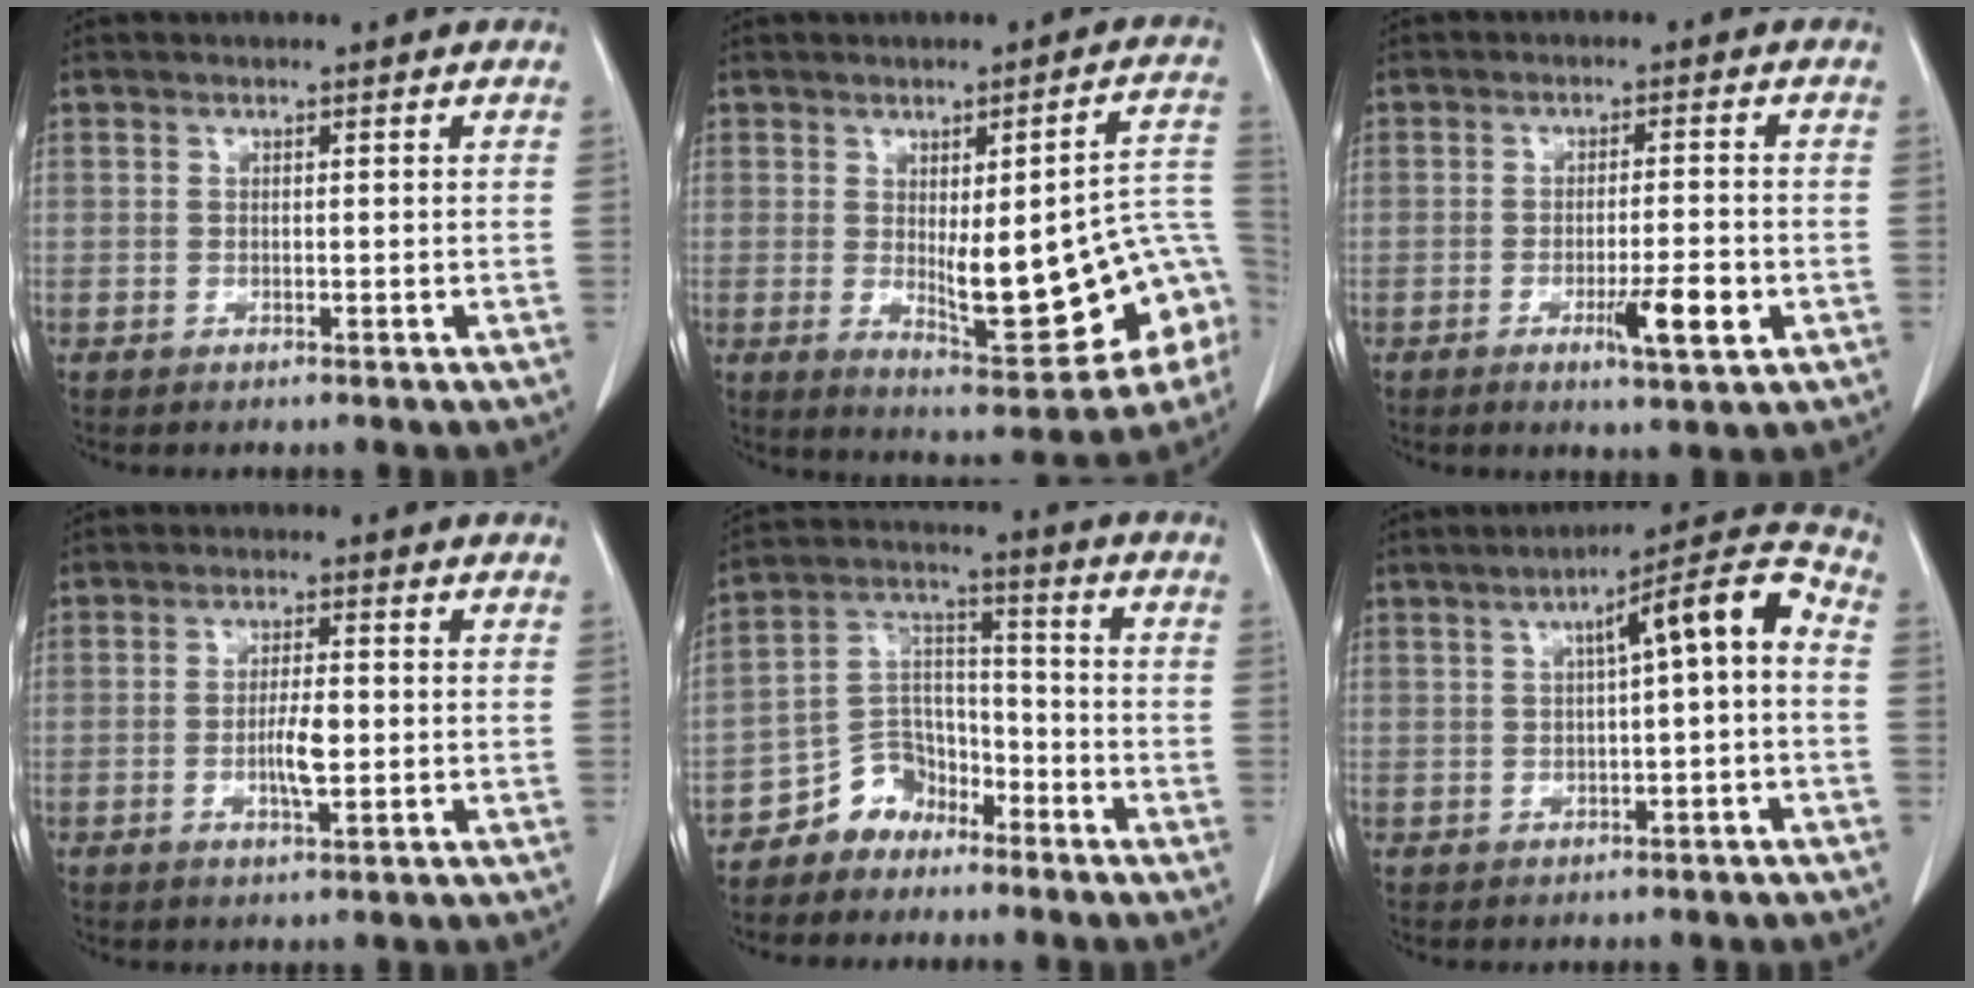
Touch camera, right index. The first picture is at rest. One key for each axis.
{"total": 17.8, "fx": -3.0, "fy": 4.3, "fz": 17.0, "tx": -0.166, "ty": 0.016, "tz": -0.019}
{"total": 6.3, "fx": -2.4, "fy": 0.7, "fz": 5.8, "tx": -0.091, "ty": -0.006, "tz": -0.033}
{"total": 4.2, "fx": -0.8, "fy": 0.8, "fz": 4.0, "tx": -0.076, "ty": -0.002, "tz": -0.013}
{"total": 7.5, "fx": -5.6, "fy": 4.9, "fz": 1.1, "tx": -0.017, "ty": 0.033, "tz": -0.105}
{"total": 8.9, "fx": 0.8, "fy": 1.0, "fz": 8.8, "tx": -0.127, "ty": 0.030, "tz": 0.008}